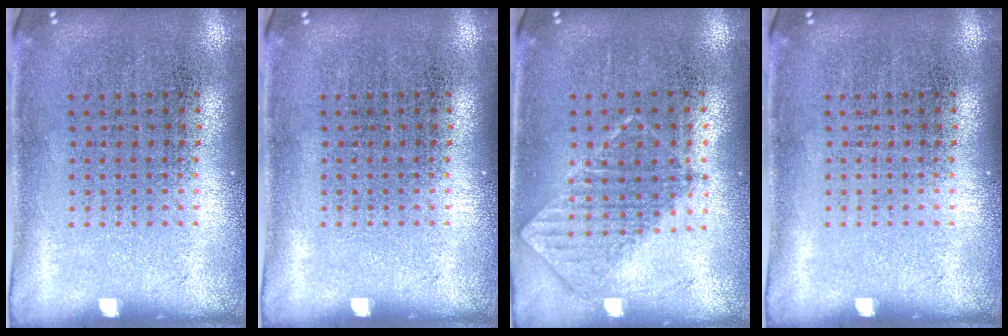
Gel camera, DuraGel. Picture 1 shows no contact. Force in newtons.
{"total": 0.0}
{"total": 0.7, "press": 0.7, "slide": 0.1}
{"total": 0.0}